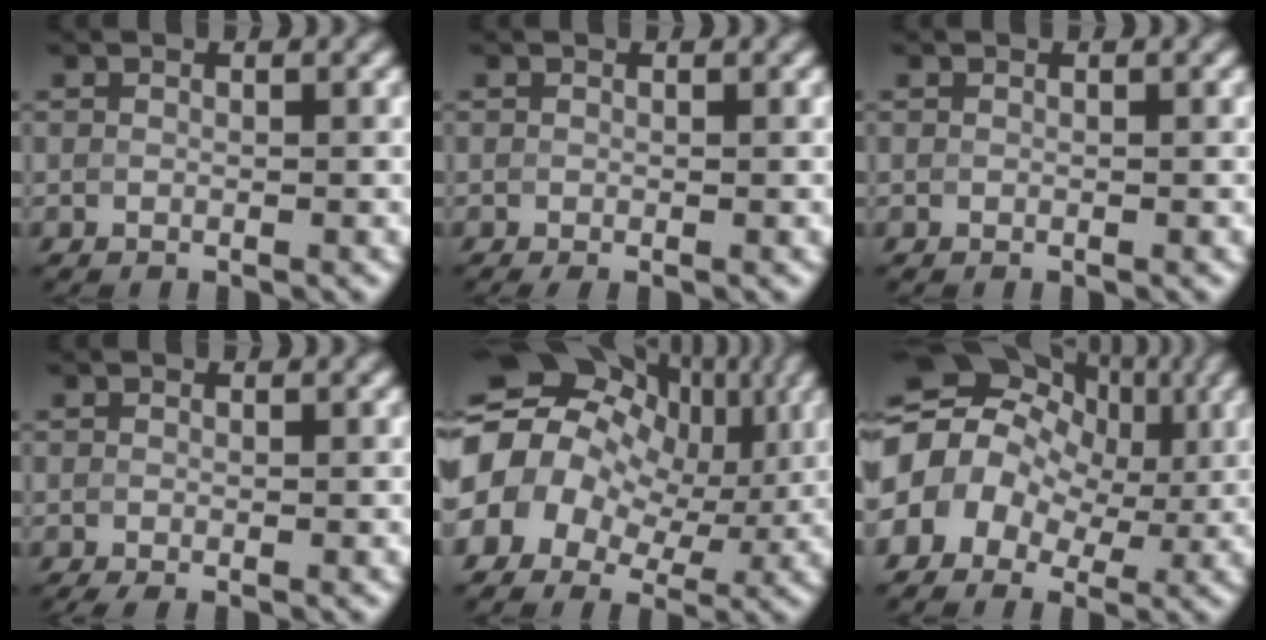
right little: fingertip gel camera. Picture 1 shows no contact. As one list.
[{"total": 0.6, "force": [-0.2, 0.2, 0.5], "torque": [-0.009, -0.006, -0.003]}, {"total": 0.0}, {"total": 1.0, "force": [-0.4, 0.3, 0.9], "torque": [-0.018, -0.007, -0.007]}, {"total": 17.3, "force": [2.2, 13.7, 10.3], "torque": [-0.185, 0.027, 0.017]}, {"total": 10.8, "force": [0.8, 8.3, 6.9], "torque": [-0.111, 0.026, 0.005]}]